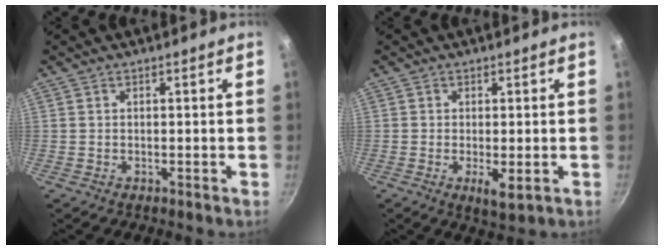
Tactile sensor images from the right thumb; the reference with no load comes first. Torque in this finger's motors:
{"motor_torque": [-0.24, 0.27, -0.11, -0.19, 0.11]}